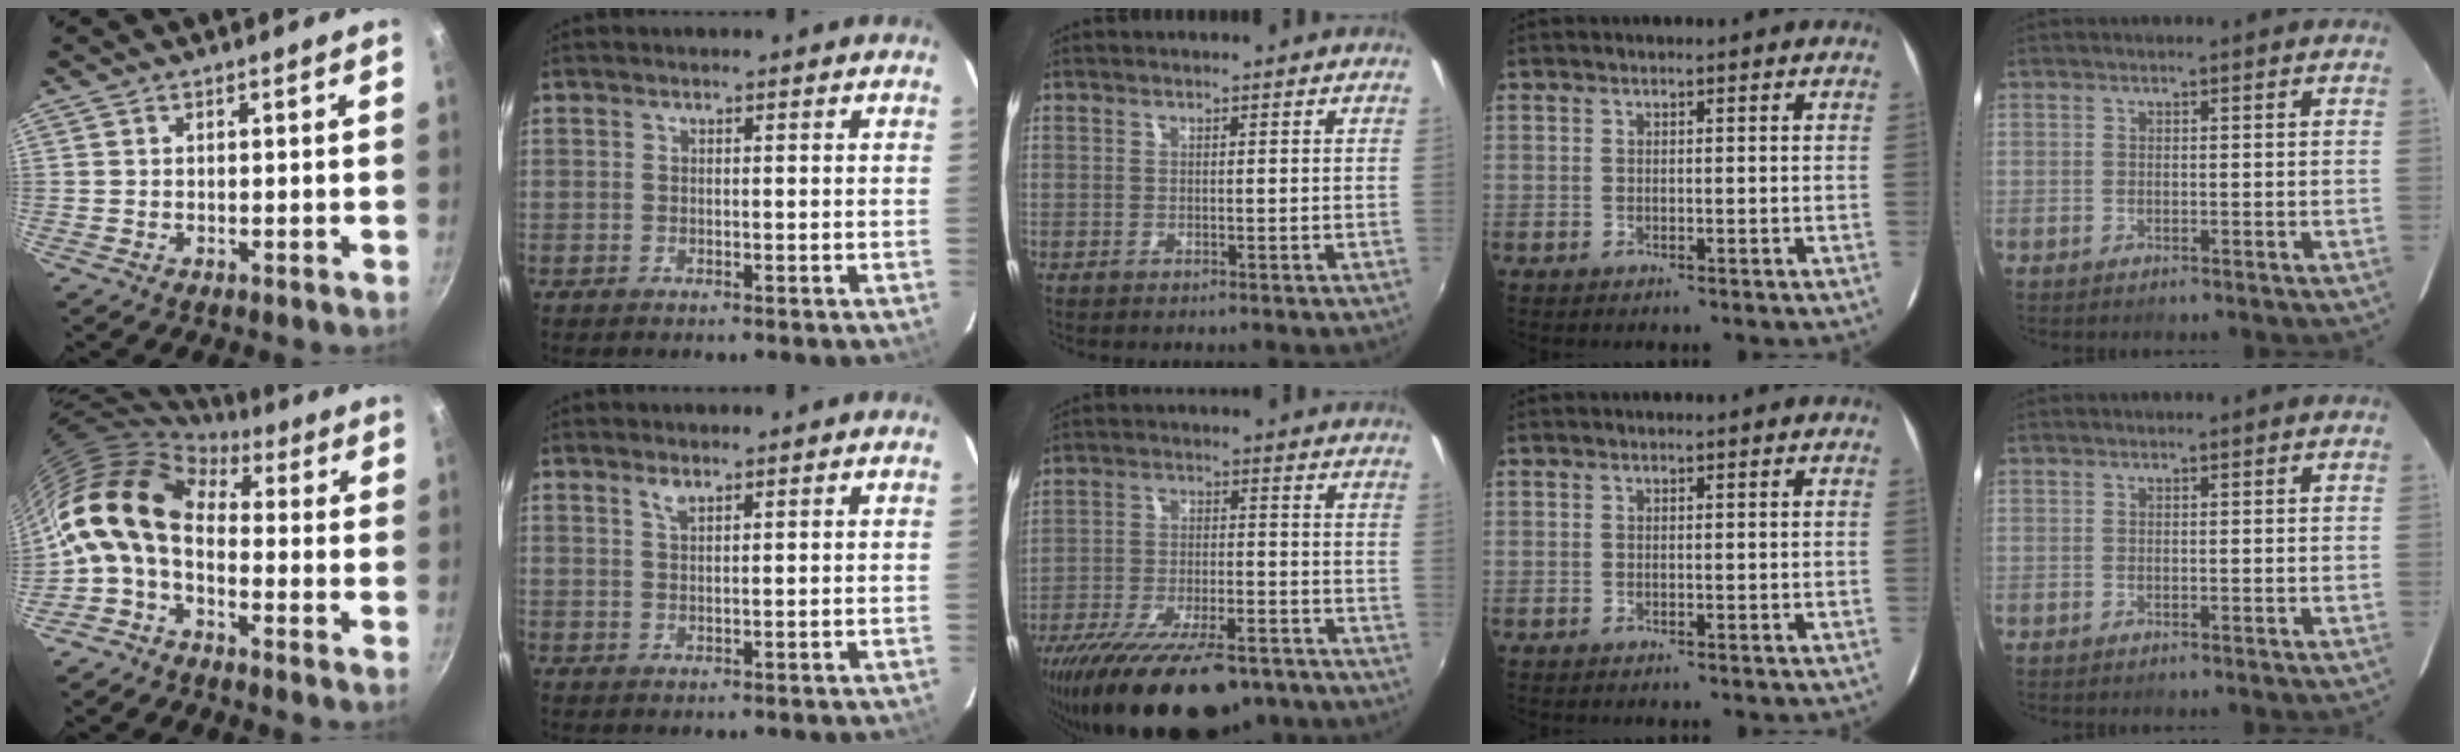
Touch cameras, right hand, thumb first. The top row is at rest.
{"thumb": {"total": 12.8, "force": [0.0, 8.0, 10.0], "torque": [-0.180, 0.025, -0.021]}, "index": {"total": 1.7, "force": [1.2, 0.4, 1.1], "torque": [-0.020, 0.003, 0.022]}, "middle": {"total": 21.1, "force": [-16.0, 7.1, 11.8], "torque": [-0.224, -0.039, -0.240]}}